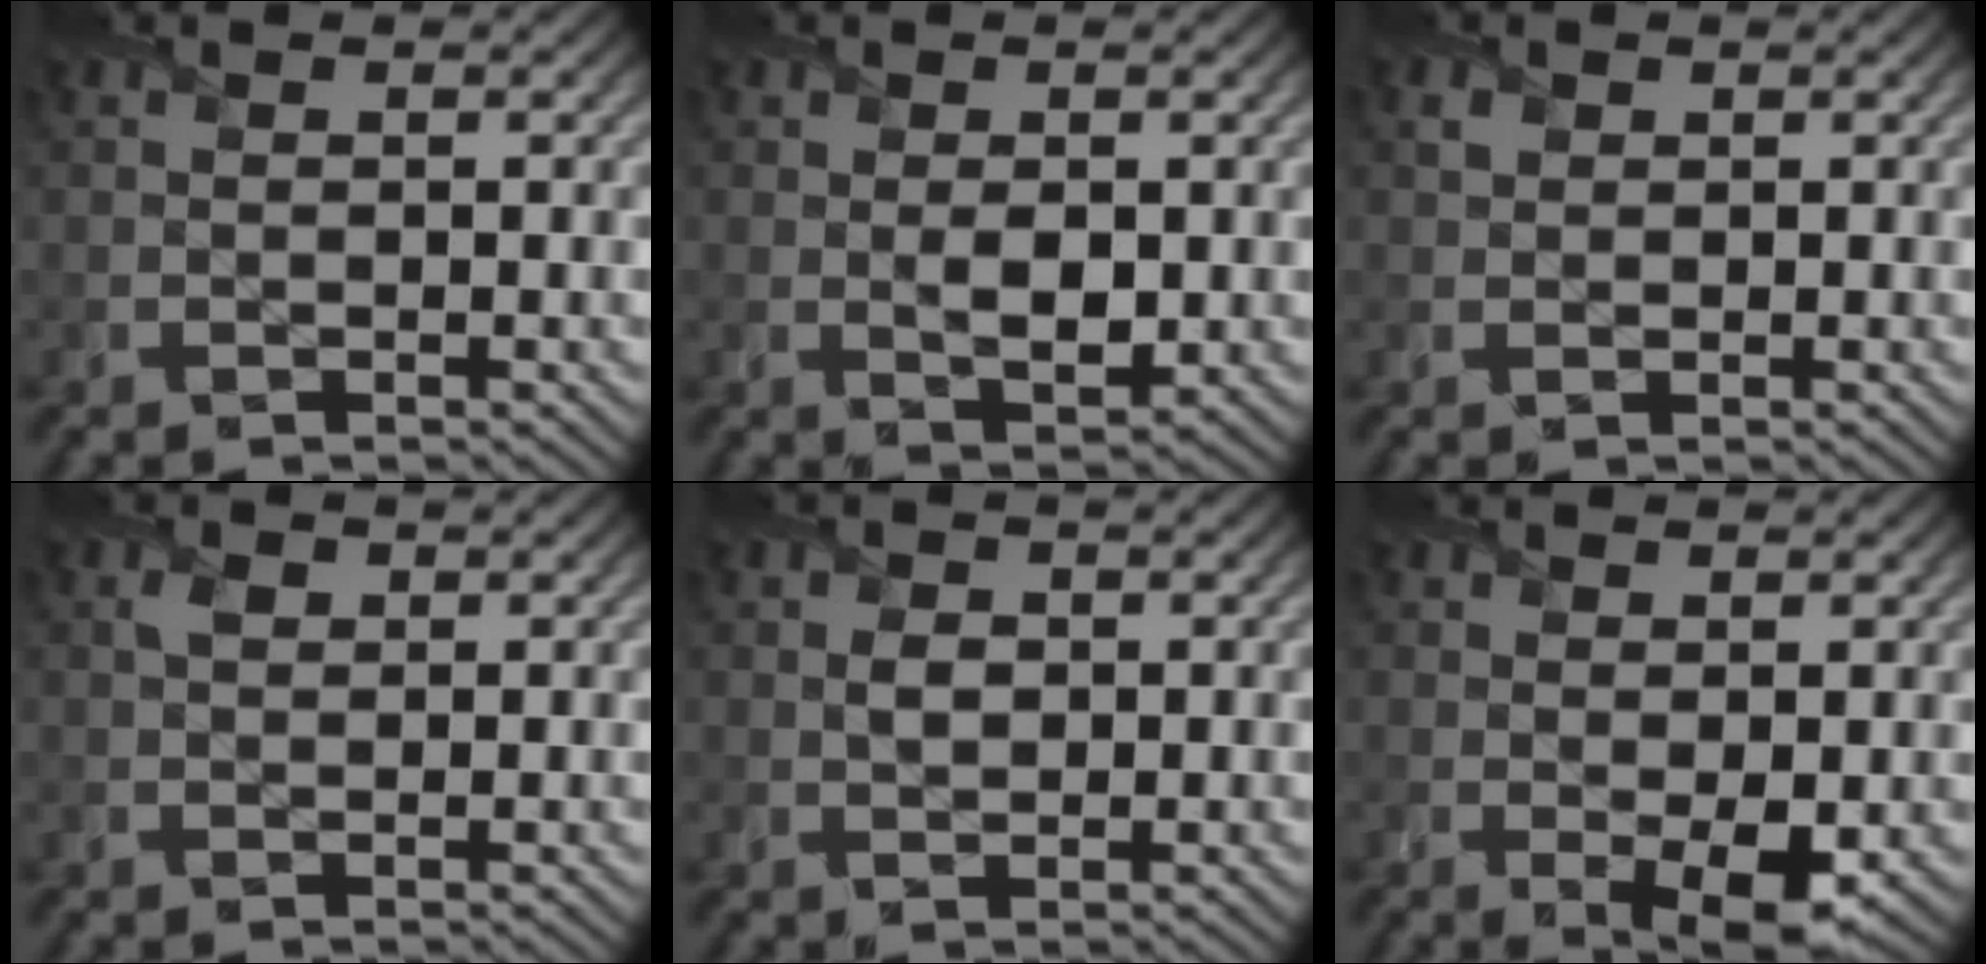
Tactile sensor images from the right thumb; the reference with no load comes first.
{"total": 2.6, "force": [0.3, 1.7, 2.0], "torque": [-0.042, -0.010, 0.008]}
{"total": 1.3, "force": [0.6, 1.1, 0.4], "torque": [-0.007, -0.001, 0.008]}
{"total": 1.3, "force": [0.6, 0.9, 0.8], "torque": [-0.019, 0.003, 0.008]}
{"total": 1.8, "force": [0.4, 1.5, 1.0], "torque": [-0.021, -0.003, 0.002]}
{"total": 3.4, "force": [-0.2, 1.7, 3.0], "torque": [-0.052, -0.012, -0.001]}